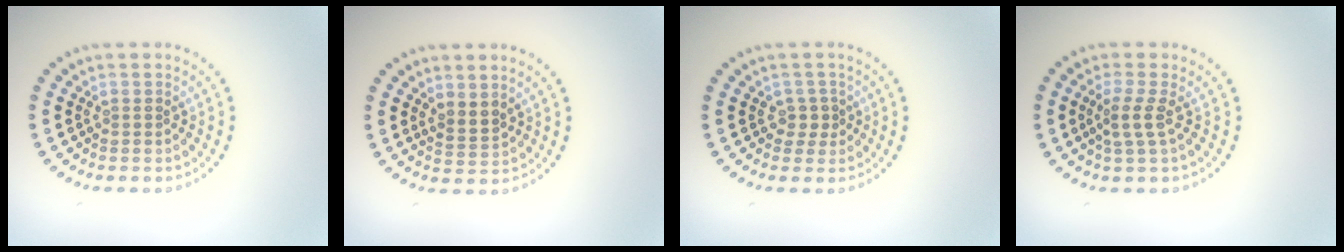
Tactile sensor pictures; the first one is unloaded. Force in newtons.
{"total": 1.7, "press": 1.3, "slide": 1.2}
{"total": 1.7, "press": 1.4, "slide": 0.9}
{"total": 2.1, "press": 1.6, "slide": 1.4}